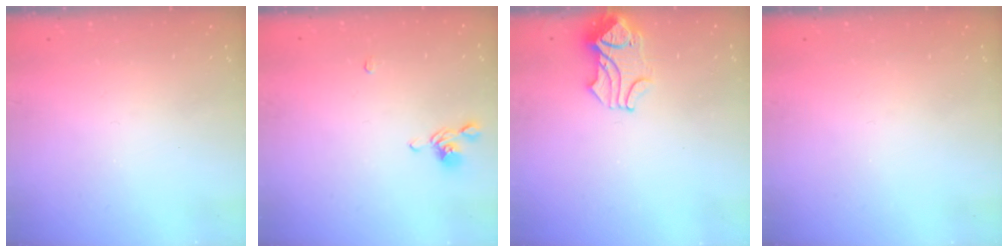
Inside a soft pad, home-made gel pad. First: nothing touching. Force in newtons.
{"total": 1.0, "press": 0.8, "slide": 0.5}
{"total": 1.2, "press": 0.6, "slide": 1.0}
{"total": 0.0}